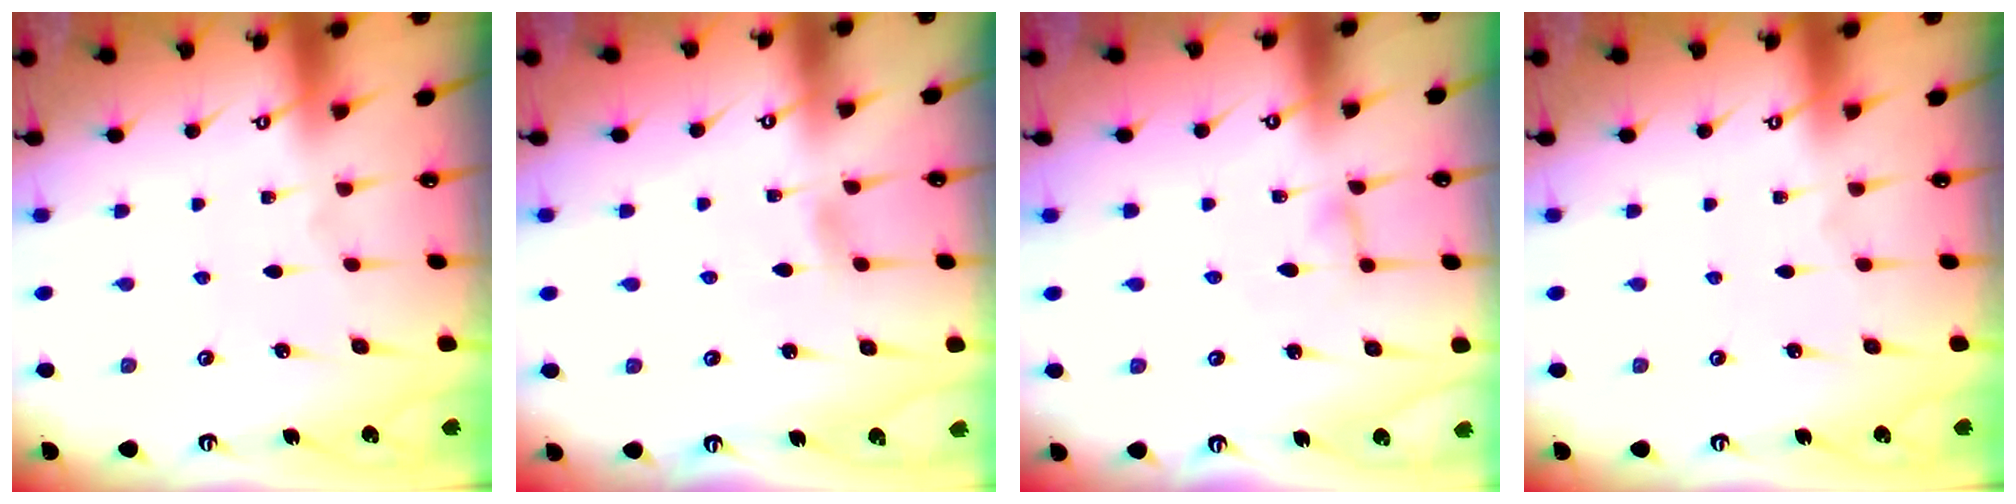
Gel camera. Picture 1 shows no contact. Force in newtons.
{"total": 2.4, "press": 2.4, "slide": 0.4}
{"total": 3.5, "press": 3.5, "slide": 0.3}
{"total": 0.0}